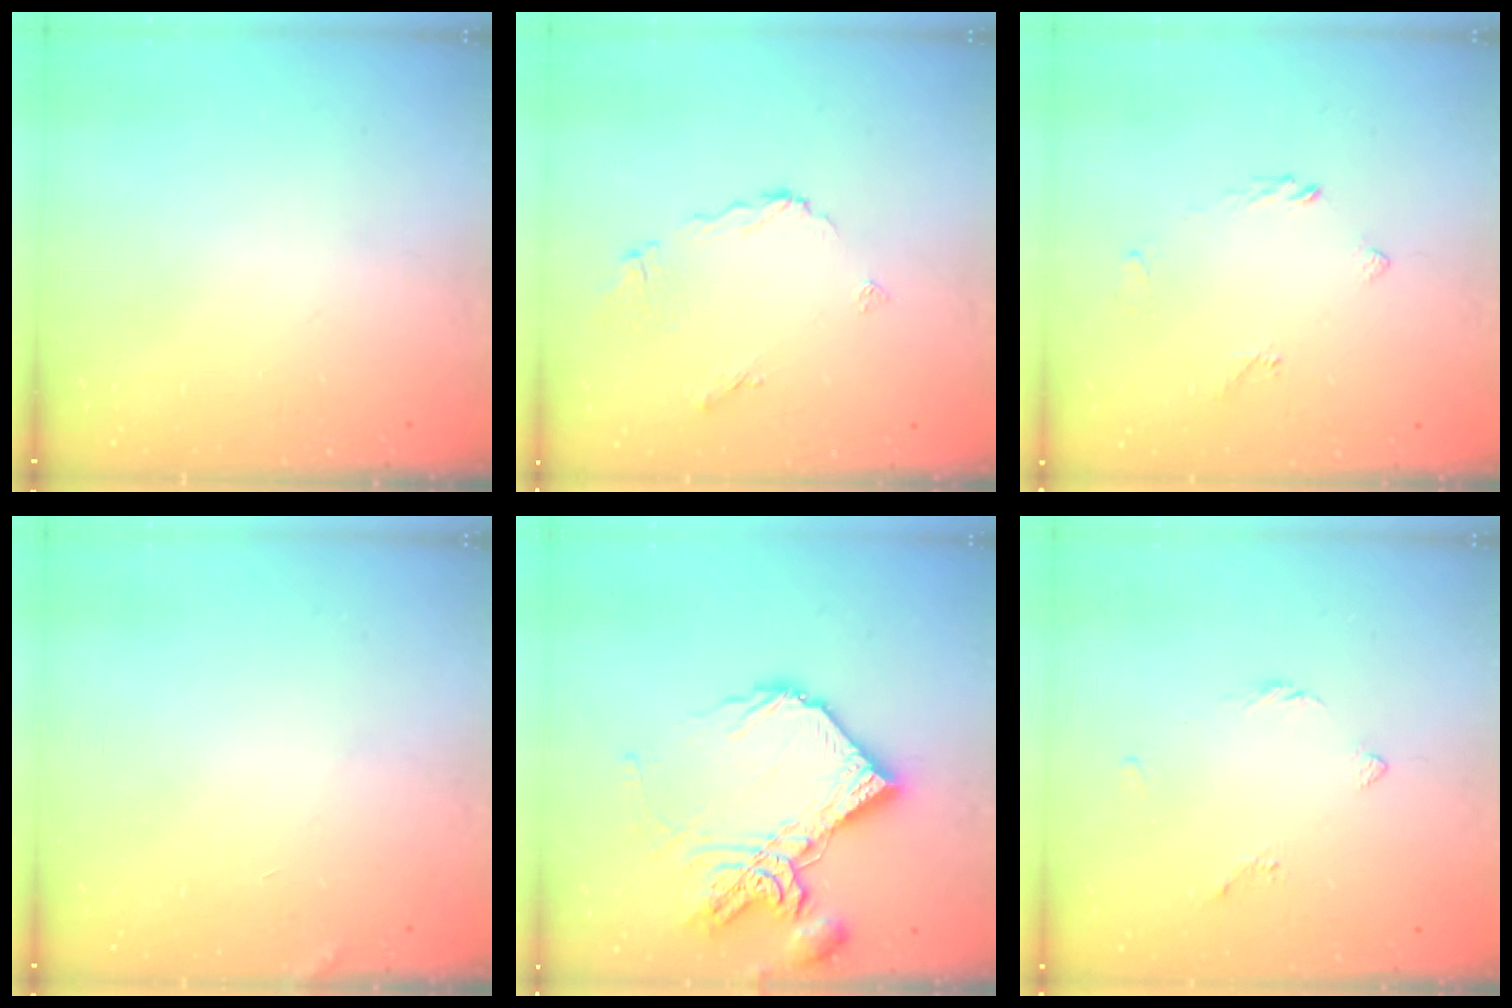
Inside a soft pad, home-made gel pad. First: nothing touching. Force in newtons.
{"total": 6.7, "press": 6.7, "slide": 0.5}
{"total": 2.8, "press": 2.7, "slide": 0.6}
{"total": 2.0, "press": 2.0, "slide": 0.2}
{"total": 17.5, "press": 17.4, "slide": 1.8}
{"total": 2.4, "press": 2.3, "slide": 0.6}